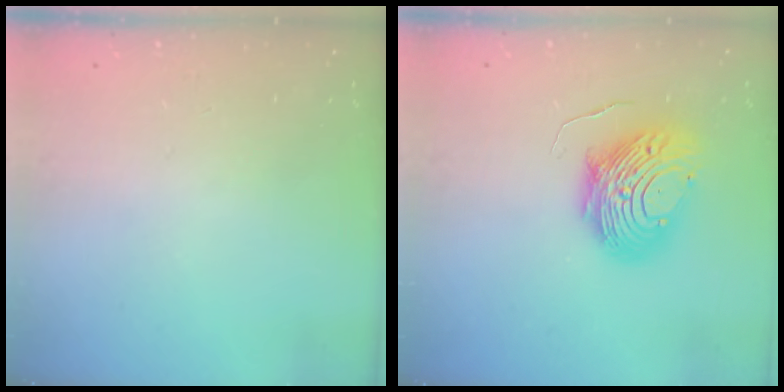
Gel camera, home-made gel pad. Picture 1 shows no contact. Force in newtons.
{"total": 10.5, "press": 10.4, "slide": 1.0}